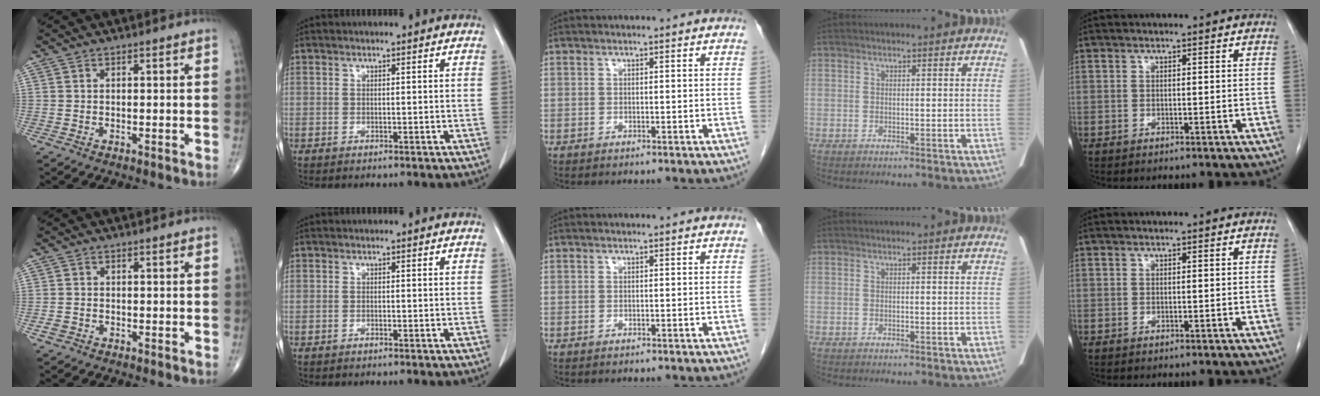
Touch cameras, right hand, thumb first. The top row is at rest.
{"thumb": {"total": 1.5, "force": [-0.8, 1.1, 0.6], "torque": [-0.012, 0.005, -0.015]}}